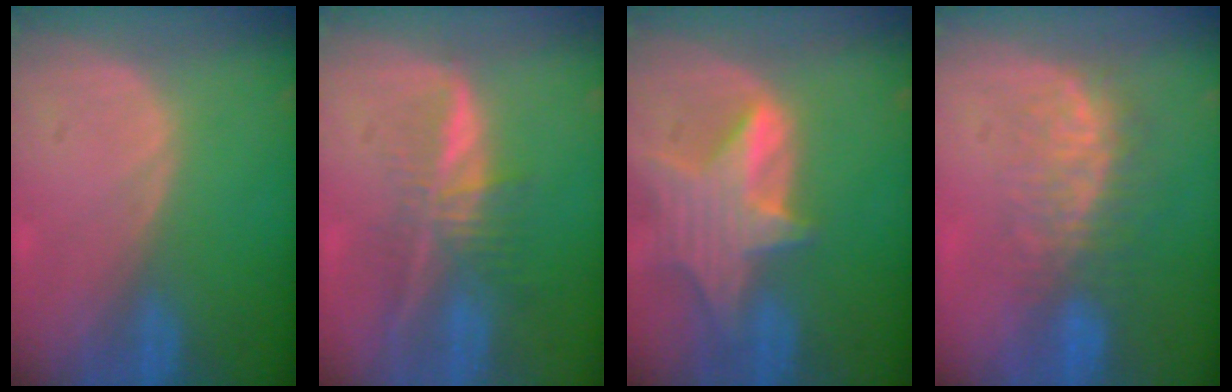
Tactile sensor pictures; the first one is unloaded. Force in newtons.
{"total": 6.9, "press": 5.8, "slide": 3.6}
{"total": 8.5, "press": 7.6, "slide": 3.9}
{"total": 7.6, "press": 7.1, "slide": 2.8}